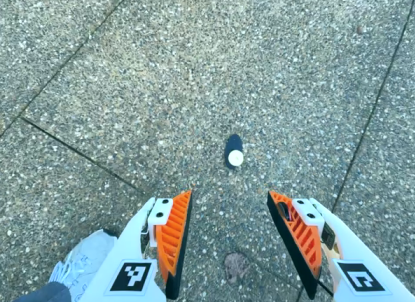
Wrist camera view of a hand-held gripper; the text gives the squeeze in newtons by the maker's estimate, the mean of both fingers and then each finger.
{"total": 0.0}